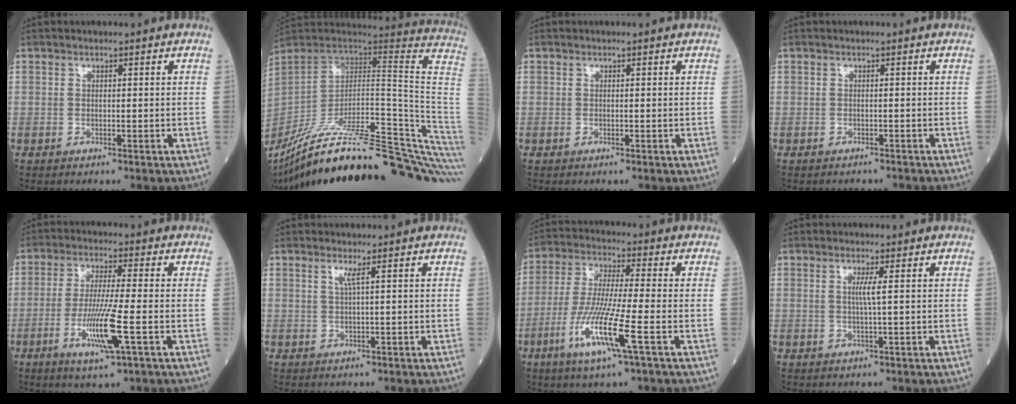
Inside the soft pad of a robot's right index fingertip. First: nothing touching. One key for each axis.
{"total": 39.6, "fx": -32.4, "fy": 2.1, "fz": 22.7, "tx": -0.226, "ty": -0.055, "tz": -0.458}
{"total": 0.0}
{"total": 2.7, "fx": -2.5, "fy": 1.1, "fz": 0.1, "tx": -0.002, "ty": 0.001, "tz": -0.036}
{"total": 8.9, "fx": -2.9, "fy": -0.3, "fz": 8.4, "tx": -0.168, "ty": -0.017, "tz": -0.056}
{"total": 1.3, "fx": 0.6, "fy": -0.5, "fz": 1.1, "tx": -0.030, "ty": -0.003, "tz": 0.013}
{"total": 11.3, "fx": -4.5, "fy": -0.3, "fz": 10.4, "tx": -0.215, "ty": -0.023, "tz": -0.090}
{"total": 2.0, "fx": 0.3, "fy": -0.6, "fz": 1.8, "tx": -0.040, "ty": -0.003, "tz": 0.006}